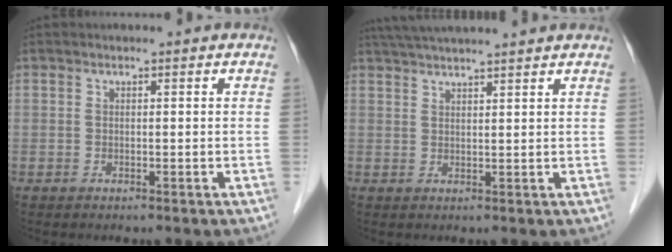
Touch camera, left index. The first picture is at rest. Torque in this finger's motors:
{"motor_torque": [-0.37, -0.83, 0.53, 0.13]}